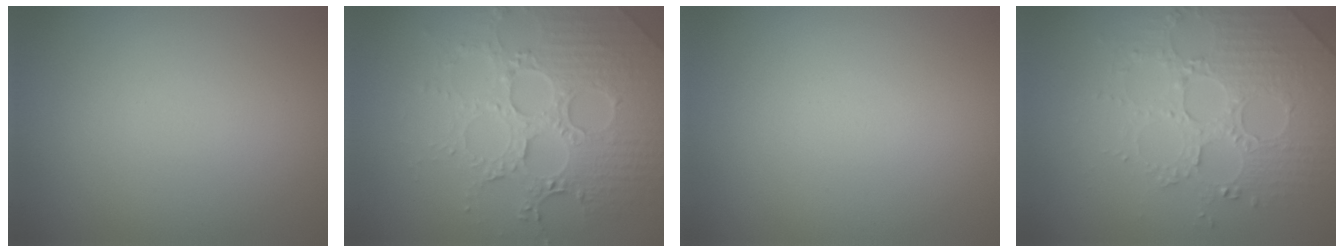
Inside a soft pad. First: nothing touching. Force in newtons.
{"total": 7.3, "press": 5.5, "slide": 4.9}
{"total": 0.0}
{"total": 4.1, "press": 3.9, "slide": 1.2}